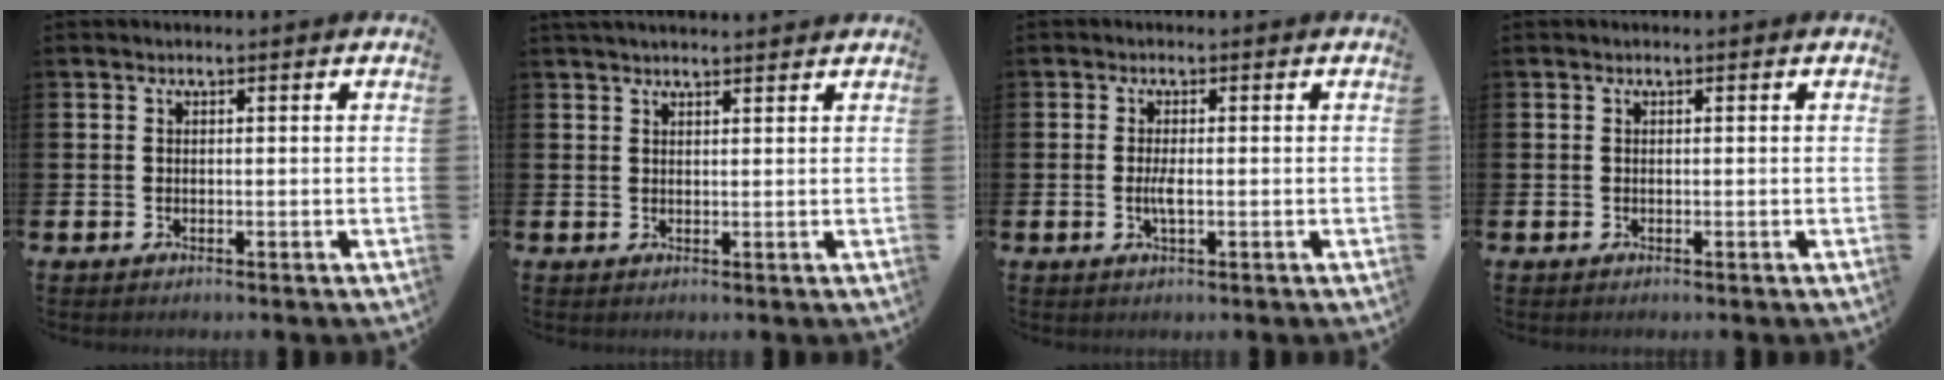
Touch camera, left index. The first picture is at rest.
{"total": 2.0, "force": [2.0, 0.1, 0.4], "torque": [-0.009, -0.004, 0.036]}
{"total": 1.9, "force": [-0.3, 0.5, 1.9], "torque": [-0.042, 0.002, -0.004]}
{"total": 0.0}